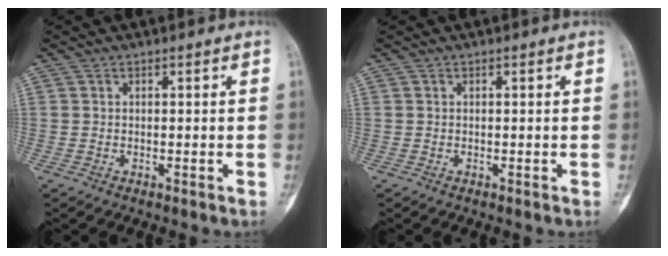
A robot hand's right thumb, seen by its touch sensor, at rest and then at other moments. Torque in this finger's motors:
{"motor_torque": [0.06, 0.06, 0.00, 0.00, 0.00]}